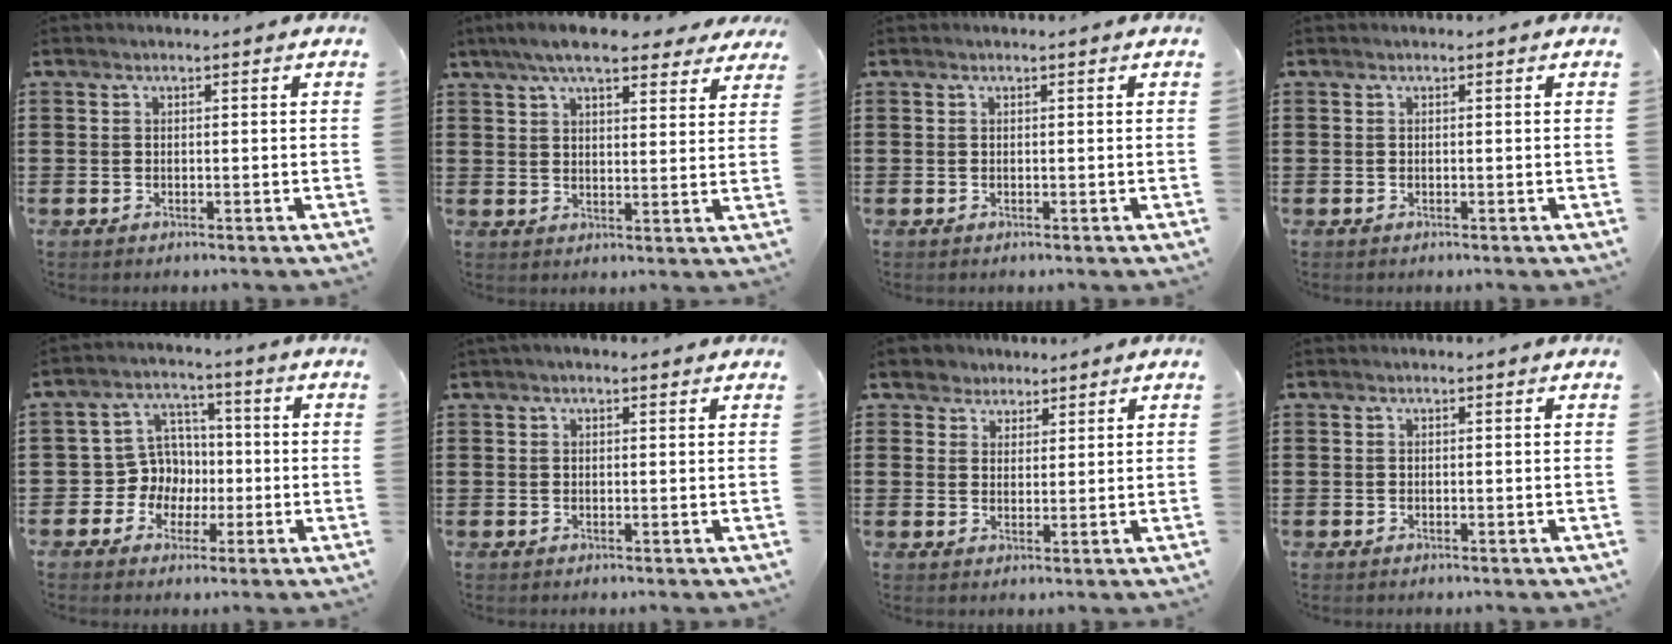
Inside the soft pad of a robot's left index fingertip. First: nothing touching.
{"total": 8.2, "force": [6.8, 1.5, 4.3], "torque": [-0.093, -0.011, 0.123]}
{"total": 0.0}
{"total": 0.0}
{"total": 7.2, "force": [-0.7, 6.9, 1.8], "torque": [-0.069, 0.011, -0.012]}
{"total": 1.1, "force": [0.5, 0.5, 0.8], "torque": [-0.016, 0.005, 0.009]}
{"total": 3.4, "force": [2.6, 2.2, 0.0], "torque": [-0.016, 0.010, 0.048]}
{"total": 0.0}